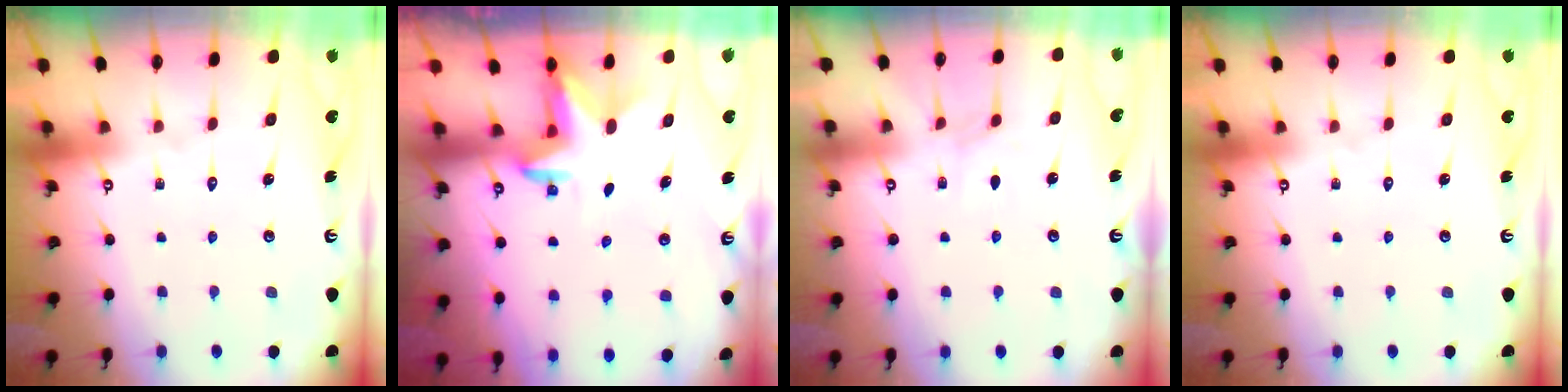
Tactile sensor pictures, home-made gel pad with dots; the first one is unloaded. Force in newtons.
{"total": 3.1, "press": 3.0, "slide": 0.7}
{"total": 2.9, "press": 2.8, "slide": 0.5}
{"total": 0.0}